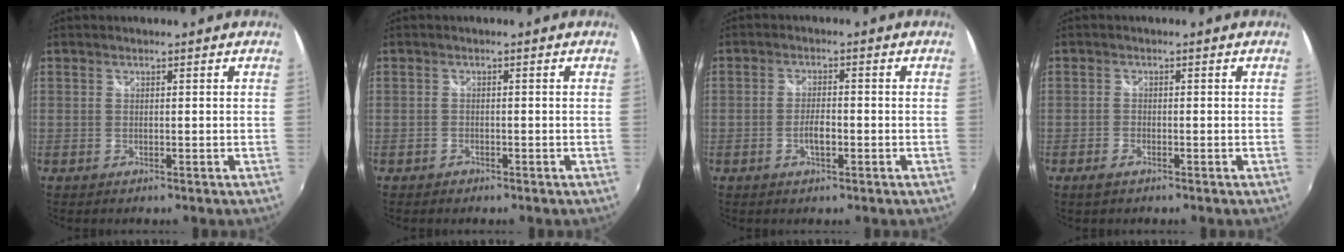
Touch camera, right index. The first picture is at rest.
{"total": 1.3, "force": [-1.0, 0.9, 0.1], "torque": [-0.007, 0.000, -0.017]}
{"total": 3.2, "force": [-1.3, 1.1, 2.7], "torque": [-0.055, 0.001, -0.025]}
{"total": 1.7, "force": [-1.3, 0.7, 0.9], "torque": [-0.022, -0.004, -0.026]}